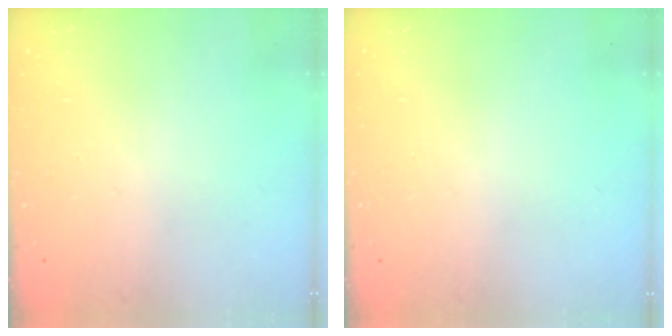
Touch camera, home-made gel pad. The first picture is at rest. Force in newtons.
{"total": 0.0}